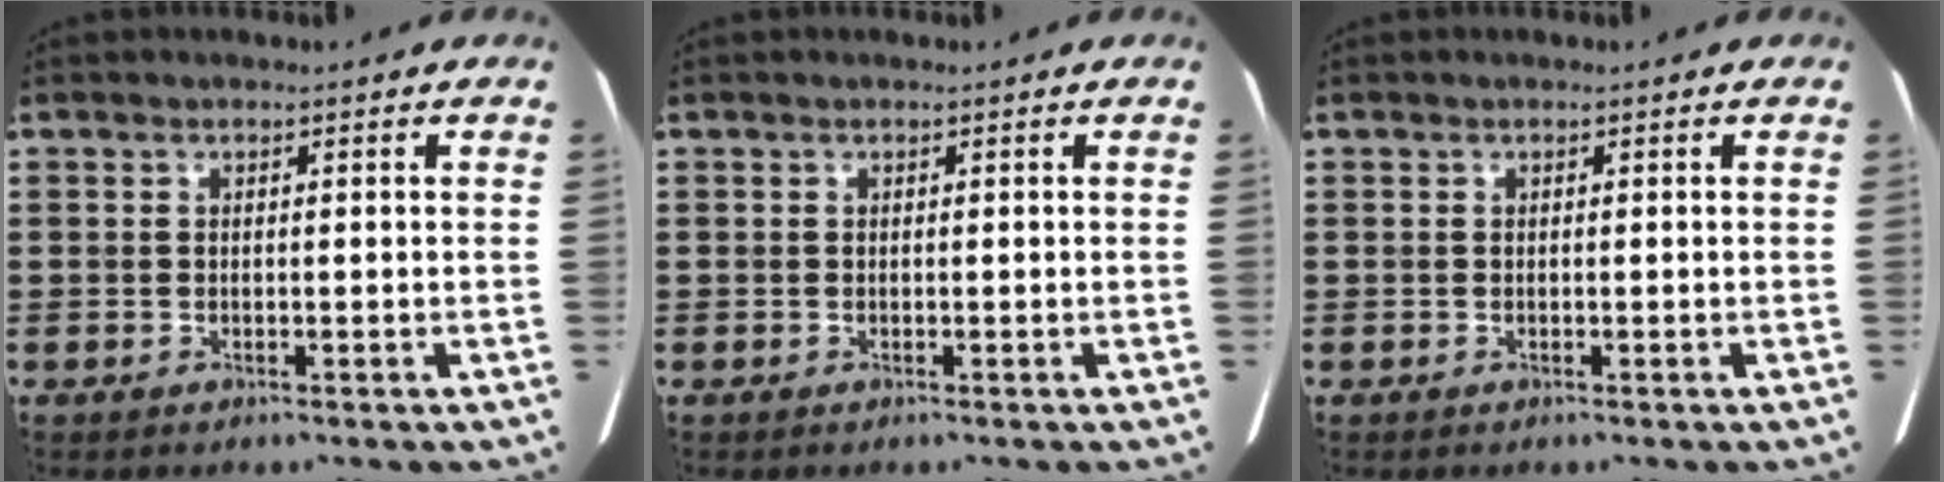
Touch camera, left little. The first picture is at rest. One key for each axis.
{"total": 0.0}
{"total": 0.0}